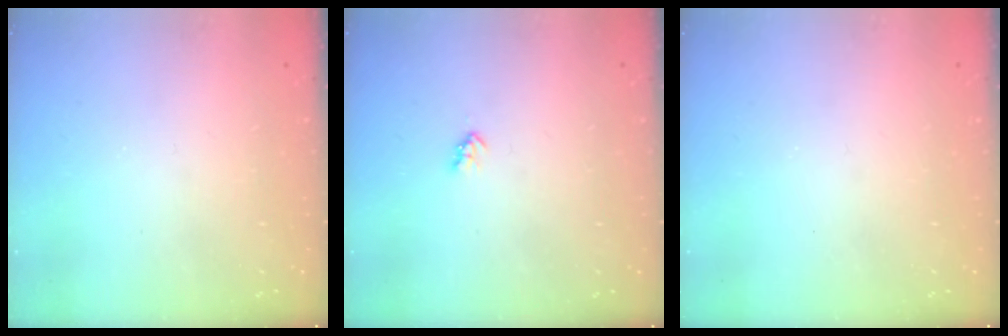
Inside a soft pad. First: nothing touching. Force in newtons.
{"total": 2.2, "press": 2.1, "slide": 0.4}
{"total": 0.0}